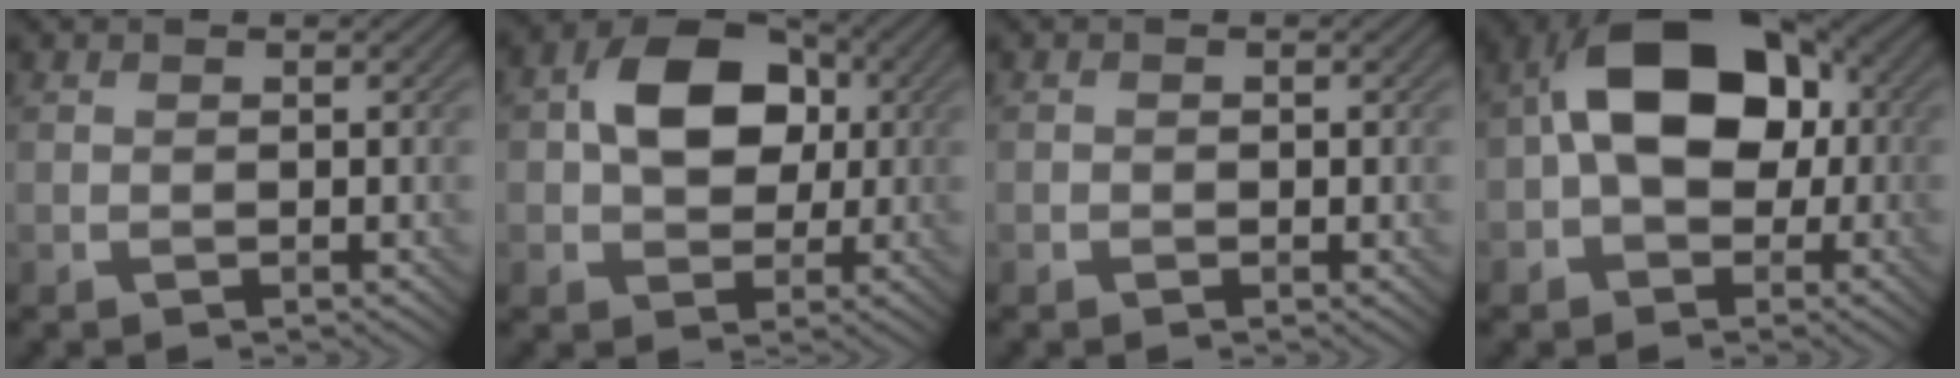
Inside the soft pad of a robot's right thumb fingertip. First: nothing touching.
{"total": 9.7, "force": [1.3, 7.1, 6.6], "torque": [-0.115, 0.018, 0.011]}
{"total": 0.7, "force": [-0.2, 0.5, 0.4], "torque": [-0.003, -0.003, -0.005]}
{"total": 13.4, "force": [0.0, 8.9, 10.1], "torque": [-0.183, 0.028, -0.018]}